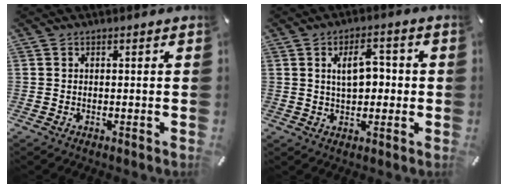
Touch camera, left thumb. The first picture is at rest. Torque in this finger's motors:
{"motor_torque": [0.18, 0.11, 0.35, 0.24, 0.15]}